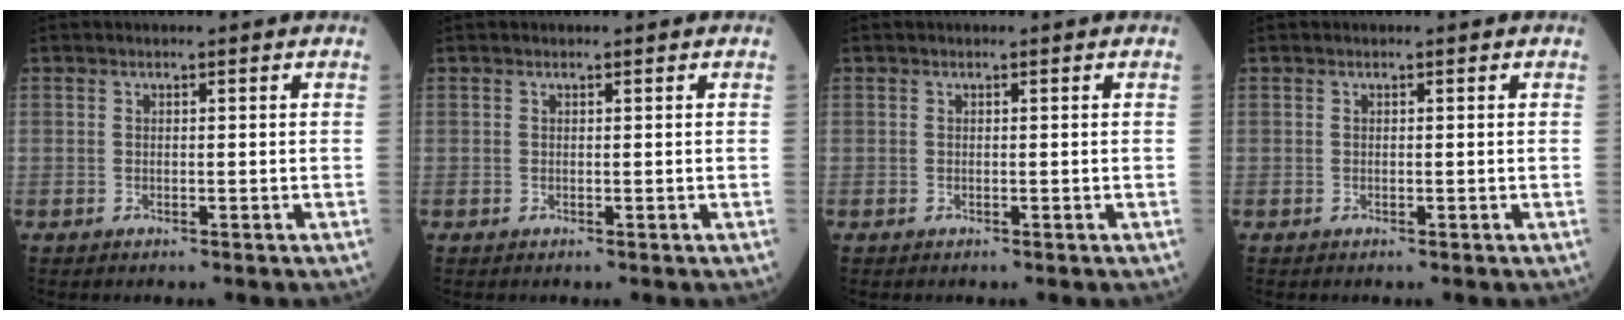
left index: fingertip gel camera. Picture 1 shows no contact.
{"total": 0.0}
{"total": 0.0}
{"total": 0.0}